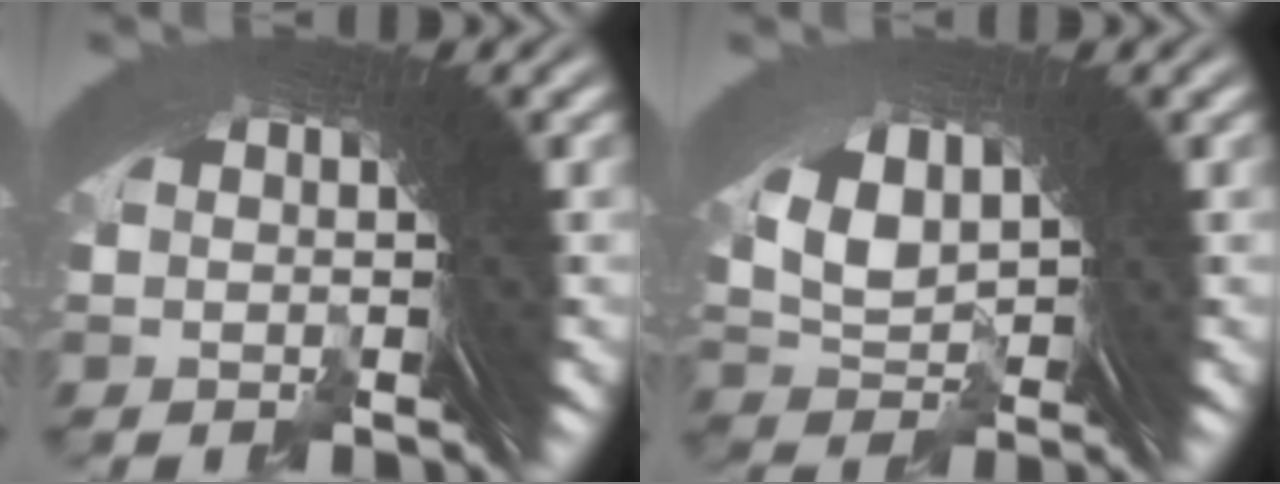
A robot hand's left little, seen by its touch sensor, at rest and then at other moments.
{"total": 4.1, "force": [0.4, 2.6, 3.1], "torque": [-0.072, -0.014, 0.024]}